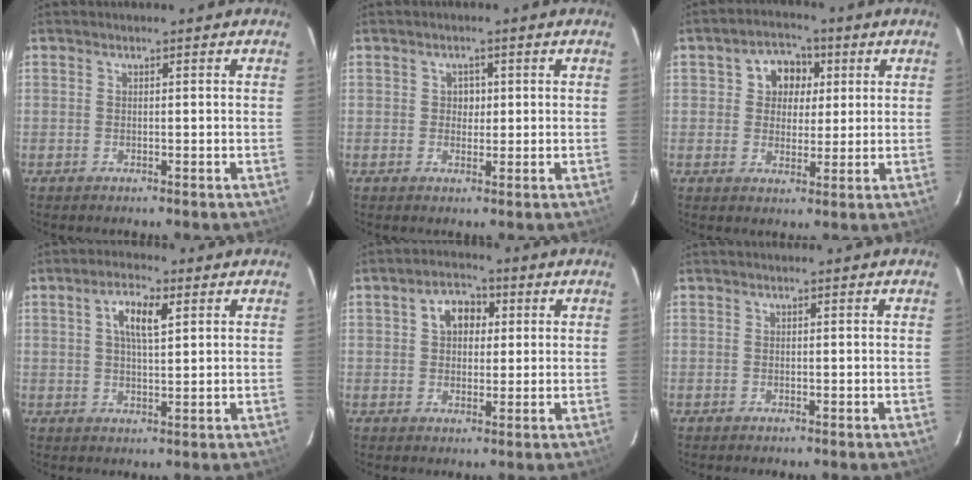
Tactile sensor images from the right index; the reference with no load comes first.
{"total": 1.9, "force": [0.2, 1.8, 0.5], "torque": [-0.004, 0.006, 0.002]}
{"total": 6.8, "force": [1.8, 5.9, 2.9], "torque": [-0.042, 0.023, 0.029]}
{"total": 5.6, "force": [2.1, 2.0, 4.9], "torque": [-0.087, 0.009, 0.038]}
{"total": 6.0, "force": [1.7, 4.4, 3.6], "torque": [-0.058, 0.024, 0.030]}
{"total": 0.0}